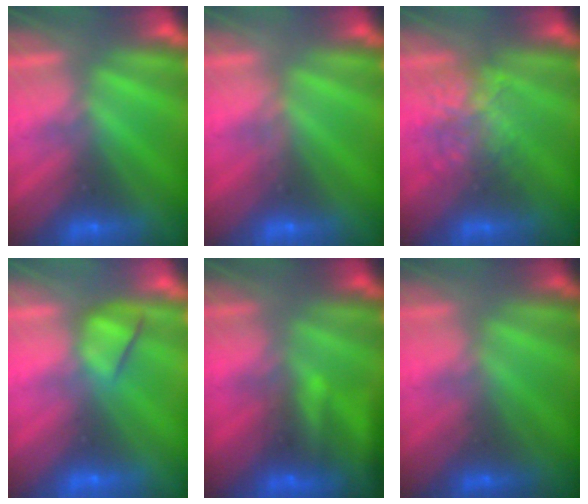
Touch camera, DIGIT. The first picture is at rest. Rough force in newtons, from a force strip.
{"total": 3.1}
{"total": 2.3}
{"total": 4.1}
{"total": 7.2}
{"total": 1.6}